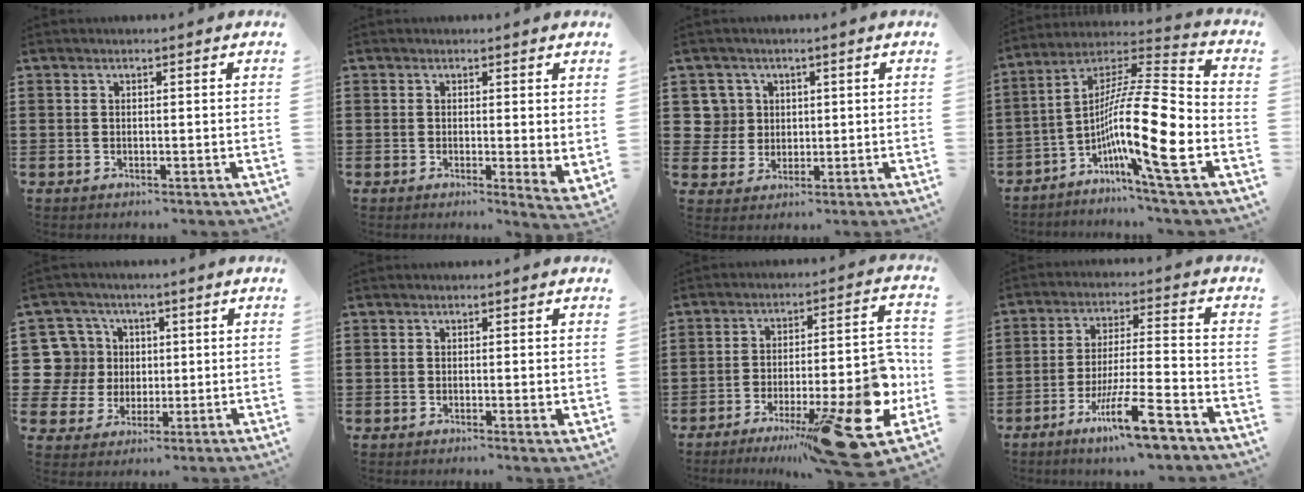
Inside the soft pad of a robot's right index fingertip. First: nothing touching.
{"total": 1.3, "force": [0.7, 0.3, 1.0], "torque": [-0.017, -0.006, 0.012]}
{"total": 4.8, "force": [1.3, 4.6, 0.6], "torque": [-0.036, 0.016, 0.024]}
{"total": 15.6, "force": [-4.7, 1.9, 14.8], "torque": [-0.277, -0.015, -0.089]}
{"total": 10.4, "force": [1.7, 9.7, 3.4], "torque": [-0.125, 0.007, 0.033]}
{"total": 0.8, "force": [0.0, 0.0, 0.8], "torque": [-0.016, -0.004, 0.000]}
{"total": 18.1, "force": [-9.7, 4.2, 14.7], "torque": [-0.178, 0.014, -0.146]}
{"total": 11.1, "force": [-6.9, 0.9, 8.6], "torque": [-0.163, 0.000, -0.132]}